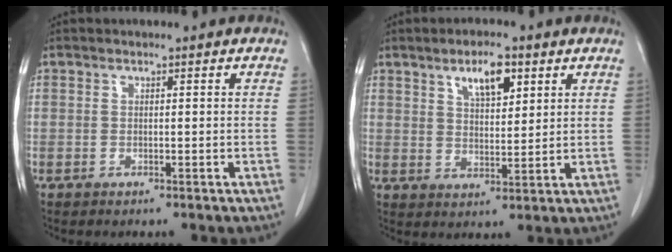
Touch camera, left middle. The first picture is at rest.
{"total": 6.2, "force": [3.5, 2.1, 4.8], "torque": [-0.082, 0.001, 0.060]}